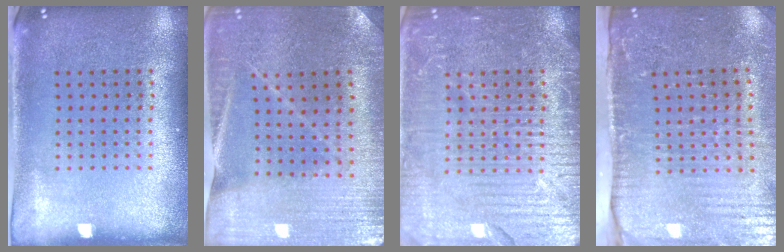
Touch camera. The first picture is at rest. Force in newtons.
{"total": 1.4, "press": 1.4, "slide": 0.2}
{"total": 7.2, "press": 7.1, "slide": 0.9}
{"total": 4.5, "press": 3.7, "slide": 2.4}